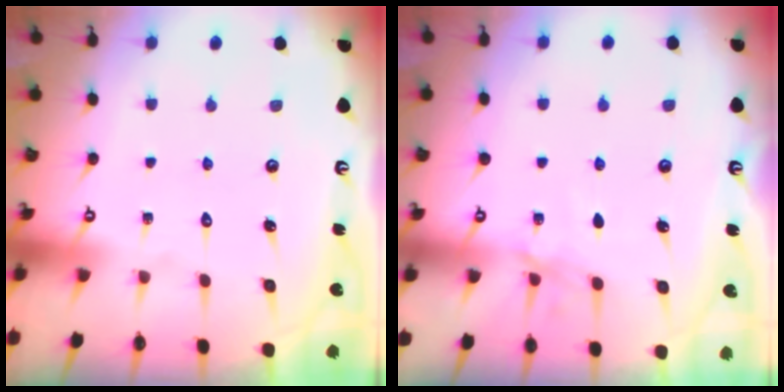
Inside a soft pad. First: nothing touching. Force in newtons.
{"total": 6.3, "press": 6.3, "slide": 0.6}